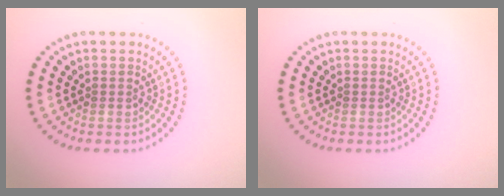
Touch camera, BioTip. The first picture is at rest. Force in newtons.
{"total": 0.0}